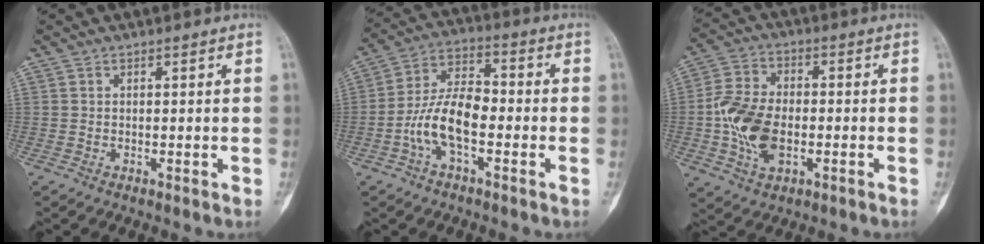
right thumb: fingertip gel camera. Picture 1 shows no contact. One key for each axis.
{"total": 10.8, "fx": -3.0, "fy": 4.9, "fz": 9.2, "tx": -0.177, "ty": 0.039, "tz": -0.062}
{"total": 12.1, "fx": -2.2, "fy": 7.2, "fz": 9.4, "tx": -0.181, "ty": 0.015, "tz": -0.042}